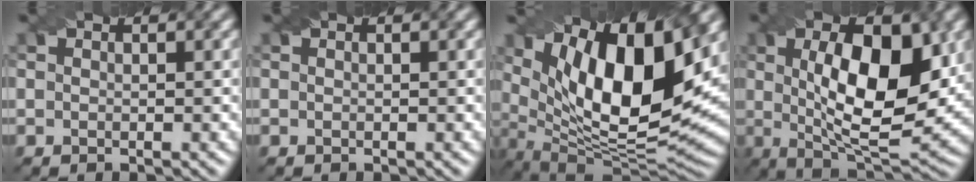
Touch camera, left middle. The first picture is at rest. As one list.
[{"total": 0.0}, {"total": 14.9, "force": [5.4, 5.7, 12.6], "torque": [-0.209, 0.000, 0.092]}, {"total": 11.1, "force": [1.5, 4.5, 10.1], "torque": [-0.151, 0.001, 0.028]}]